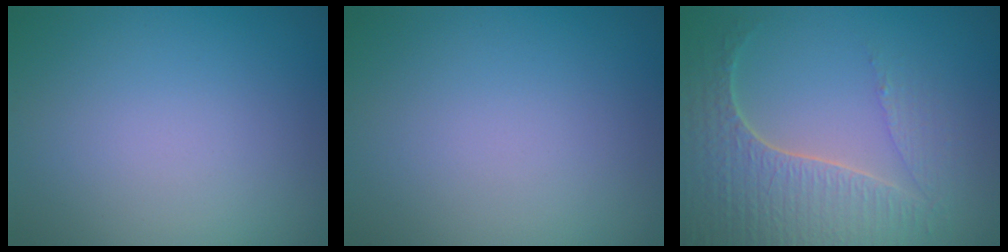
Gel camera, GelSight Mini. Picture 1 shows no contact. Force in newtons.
{"total": 0.0}
{"total": 5.8, "press": 4.8, "slide": 3.2}